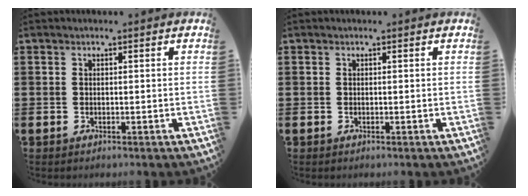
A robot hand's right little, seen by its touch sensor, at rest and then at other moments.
{"total": 0.0}